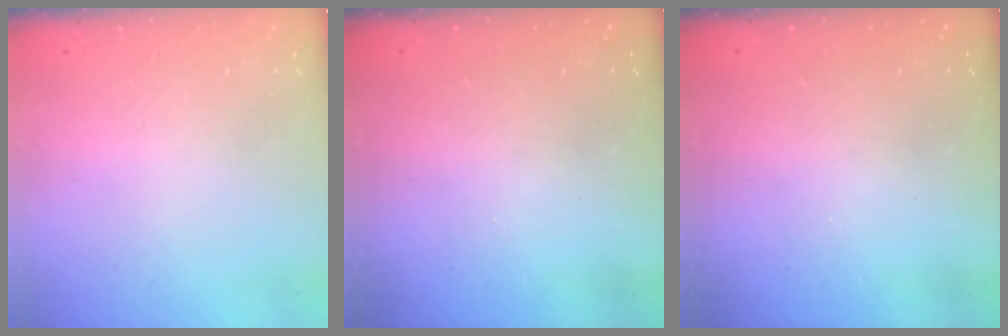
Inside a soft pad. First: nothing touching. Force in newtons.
{"total": 3.1, "press": 3.1, "slide": 0.1}
{"total": 3.1, "press": 3.1, "slide": 0.1}